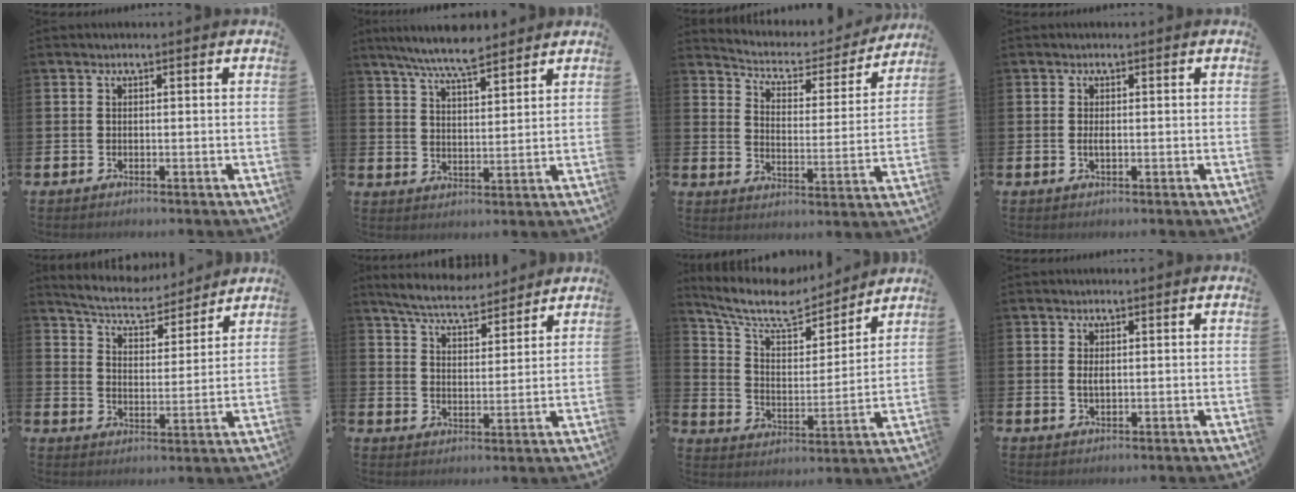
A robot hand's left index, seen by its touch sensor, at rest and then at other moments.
{"total": 7.5, "force": [6.8, 1.0, 2.9], "torque": [-0.071, -0.028, 0.123]}
{"total": 5.4, "force": [5.0, 1.8, 1.2], "torque": [-0.047, -0.041, 0.078]}
{"total": 1.0, "force": [-0.2, 0.3, 1.0], "torque": [-0.016, 0.001, -0.006]}
{"total": 6.6, "force": [6.3, 1.4, 1.6], "torque": [-0.055, -0.042, 0.109]}
{"total": 6.0, "force": [5.7, 1.1, 1.4], "torque": [-0.051, -0.028, 0.102]}
{"total": 10.2, "force": [8.8, 3.1, 4.1], "torque": [-0.109, -0.061, 0.150]}
{"total": 1.1, "force": [0.1, 0.5, 0.9], "torque": [-0.009, -0.001, -0.001]}